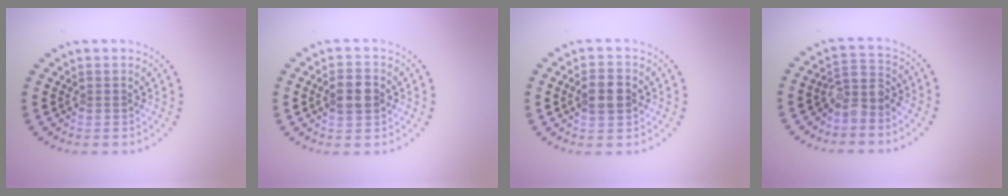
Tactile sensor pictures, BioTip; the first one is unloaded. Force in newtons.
{"total": 2.9, "press": 2.9, "slide": 0.1}
{"total": 2.9, "press": 2.9, "slide": 0.1}
{"total": 2.9, "press": 2.2, "slide": 1.8}